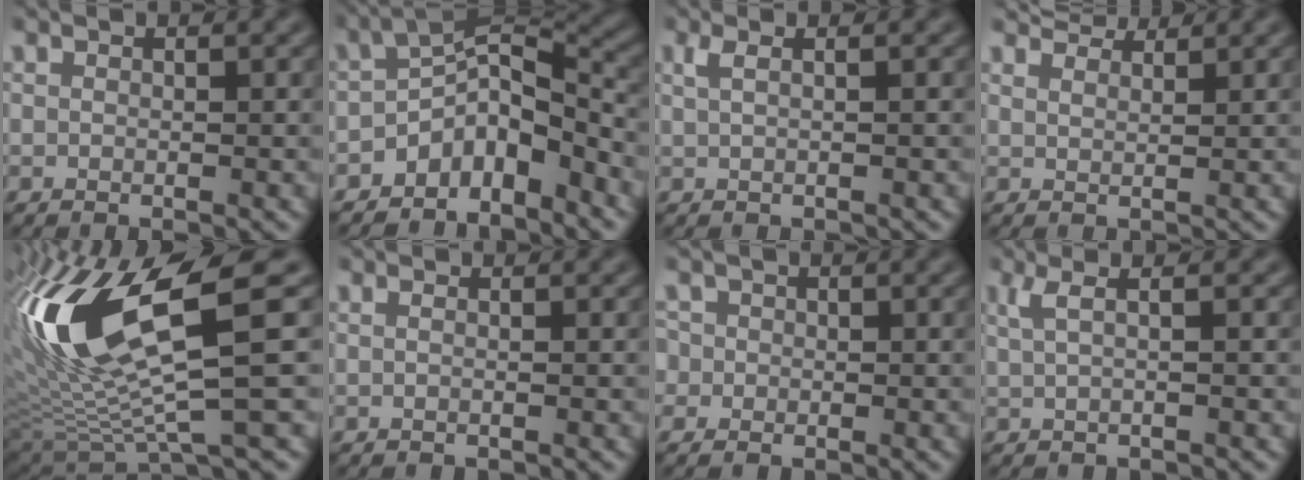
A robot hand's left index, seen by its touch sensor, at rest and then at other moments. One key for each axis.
{"total": 6.0, "fx": -3.6, "fy": 2.9, "fz": 3.9, "tx": -0.044, "ty": 0.009, "tz": -0.072}
{"total": 1.7, "fx": 0.5, "fy": 0.7, "fz": 1.5, "tx": -0.025, "ty": 0.002, "tz": 0.003}
{"total": 3.8, "fx": 3.6, "fy": 0.8, "fz": 1.1, "tx": -0.019, "ty": -0.001, "tz": 0.049}
{"total": 13.7, "fx": 3.1, "fy": 3.6, "fz": 12.8, "tx": -0.270, "ty": -0.004, "tz": 0.069}
{"total": 0.6, "fx": -0.1, "fy": 0.3, "fz": 0.5, "tx": -0.009, "ty": -0.004, "tz": -0.005}
{"total": 2.2, "fx": 0.2, "fy": 2.1, "fz": 0.6, "tx": 0.002, "ty": 0.012, "tz": -0.014}
{"total": 2.6, "fx": 1.0, "fy": 0.9, "fz": 2.2, "tx": -0.035, "ty": -0.003, "tz": 0.009}